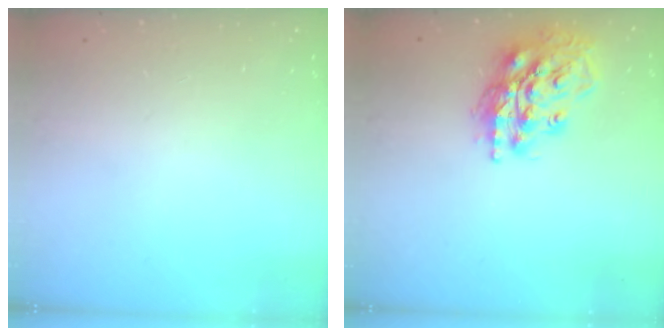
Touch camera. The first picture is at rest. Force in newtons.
{"total": 17.0, "press": 16.9, "slide": 2.3}